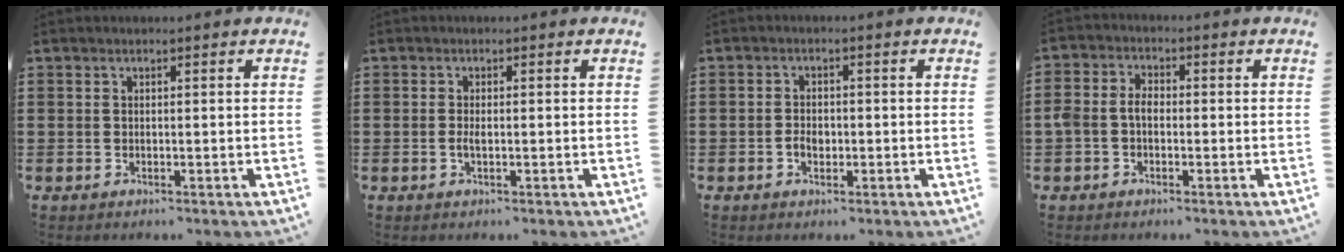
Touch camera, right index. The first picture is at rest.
{"total": 1.2, "force": [-0.3, 0.3, 1.1], "torque": [-0.020, -0.001, -0.005]}
{"total": 2.0, "force": [-0.6, 1.3, 1.4], "torque": [-0.027, 0.005, -0.014]}
{"total": 3.3, "force": [-0.7, 2.3, 2.2], "torque": [-0.066, -0.001, -0.022]}